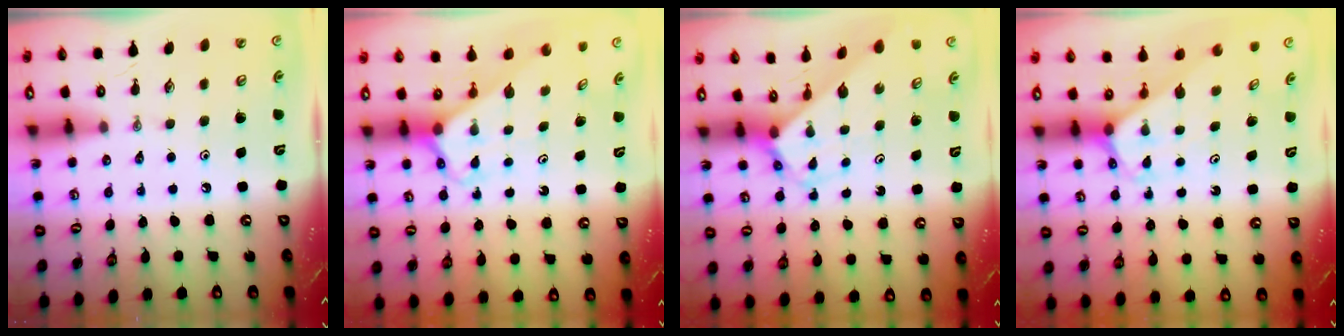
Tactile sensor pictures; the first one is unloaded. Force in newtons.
{"total": 2.6, "press": 2.6, "slide": 0.1}
{"total": 2.8, "press": 2.8, "slide": 0.2}
{"total": 2.5, "press": 2.5, "slide": 0.1}